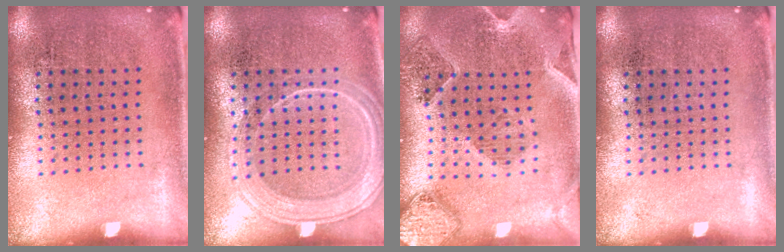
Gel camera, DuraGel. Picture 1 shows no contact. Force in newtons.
{"total": 3.0, "press": 2.9, "slide": 0.5}
{"total": 1.5, "press": 1.4, "slide": 0.3}
{"total": 0.0}